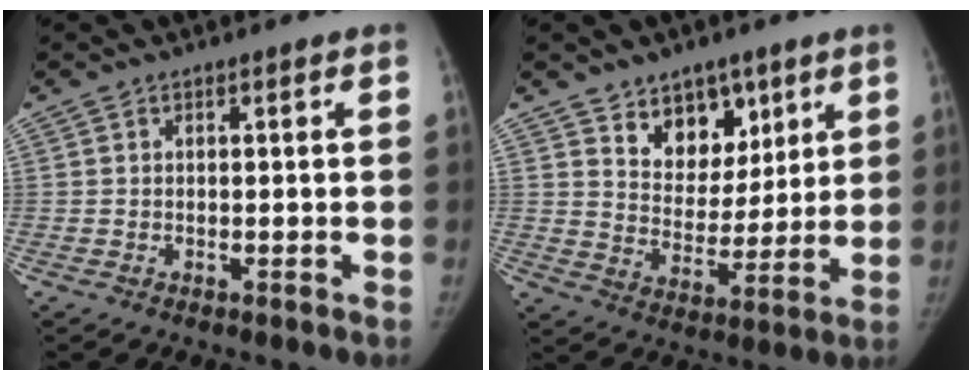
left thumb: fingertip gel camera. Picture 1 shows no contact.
{"total": 11.0, "force": [6.9, 7.5, 4.2], "torque": [-0.022, -0.042, 0.120]}